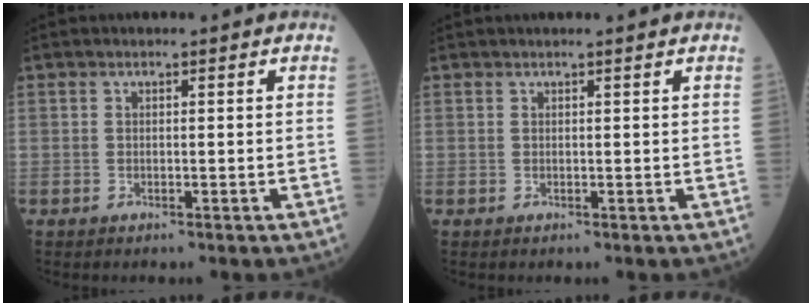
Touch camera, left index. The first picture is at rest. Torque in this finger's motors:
{"motor_torque": [0.05, -0.15, -0.18, 0.03]}